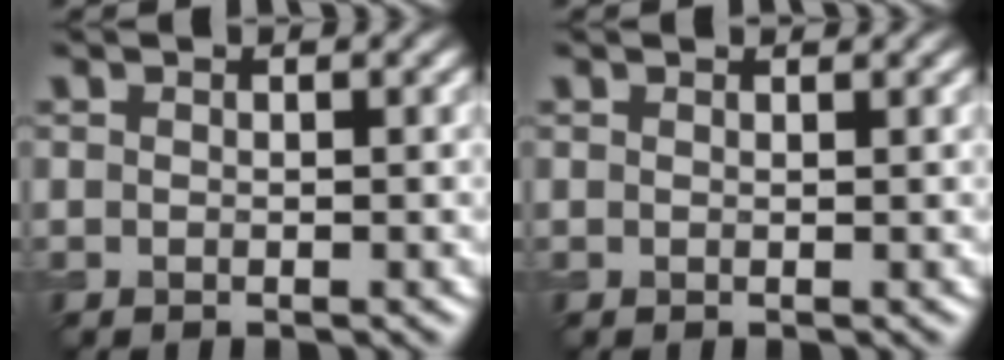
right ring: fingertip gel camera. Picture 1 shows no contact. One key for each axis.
{"total": 1.0, "fx": 0.9, "fy": 0.1, "fz": 0.2, "tx": -0.007, "ty": -0.005, "tz": 0.008}